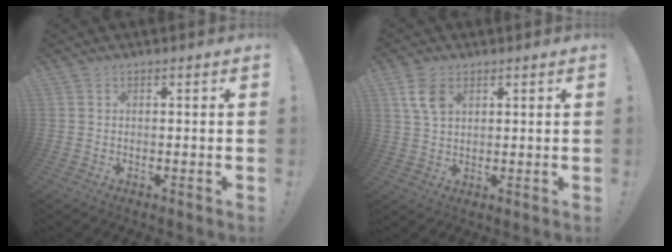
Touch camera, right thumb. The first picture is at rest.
{"total": 6.5, "force": [2.9, 4.0, 4.2], "torque": [-0.078, -0.006, 0.055]}